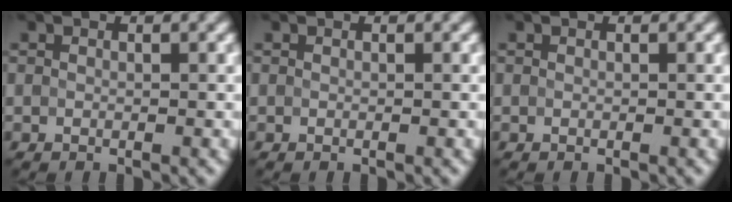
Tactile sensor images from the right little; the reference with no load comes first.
{"total": 0.0}
{"total": 0.0}